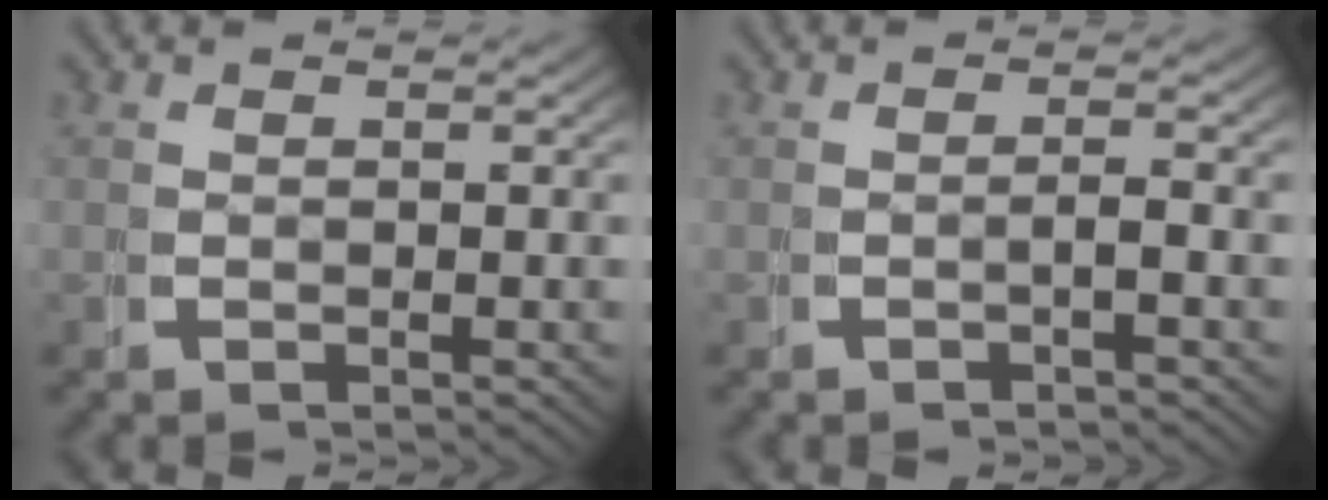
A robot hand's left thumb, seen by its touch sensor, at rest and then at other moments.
{"total": 1.2, "force": [-0.8, 0.1, 0.9], "torque": [-0.013, 0.005, -0.015]}